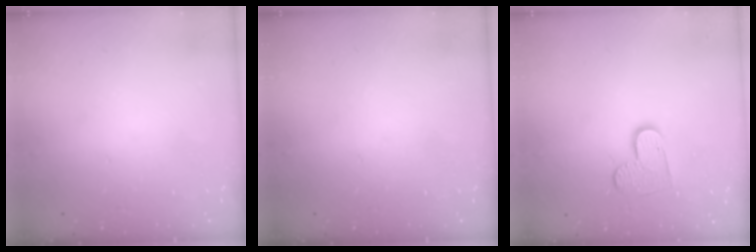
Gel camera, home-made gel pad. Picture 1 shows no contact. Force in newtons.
{"total": 0.0}
{"total": 7.5, "press": 7.5, "slide": 0.5}